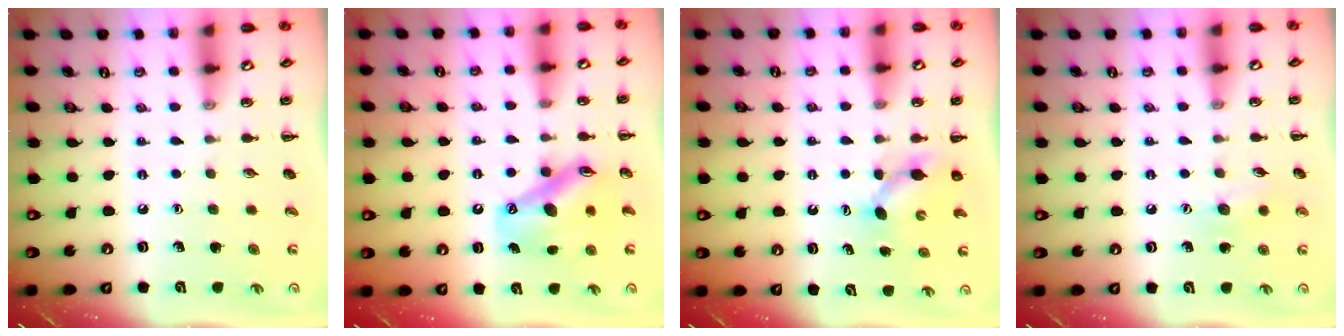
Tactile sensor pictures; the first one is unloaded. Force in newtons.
{"total": 12.1, "press": 11.7, "slide": 3.3}
{"total": 4.3, "press": 4.2, "slide": 0.9}
{"total": 6.8, "press": 6.6, "slide": 1.6}